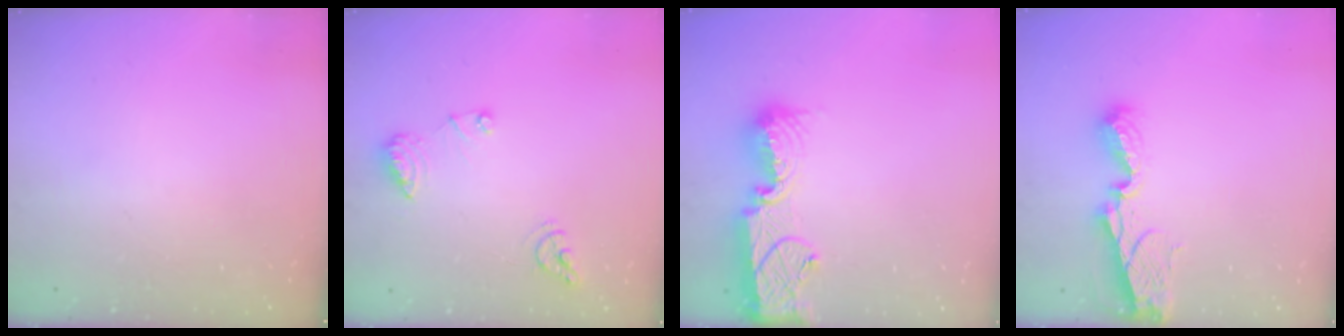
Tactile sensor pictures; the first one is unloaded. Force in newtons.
{"total": 8.9, "press": 8.9, "slide": 1.0}
{"total": 13.4, "press": 13.2, "slide": 2.3}
{"total": 8.4, "press": 8.4, "slide": 1.1}